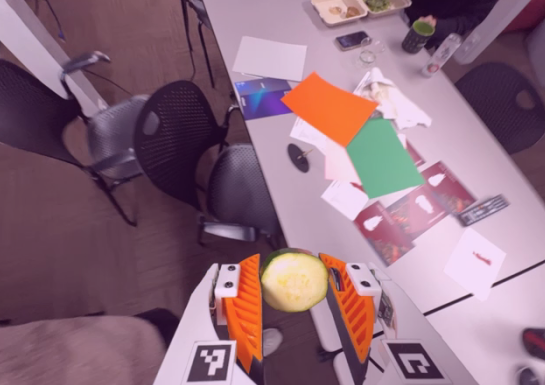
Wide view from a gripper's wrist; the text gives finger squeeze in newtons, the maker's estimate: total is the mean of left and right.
{"total": 12.2, "left": 12.9, "right": 11.4}